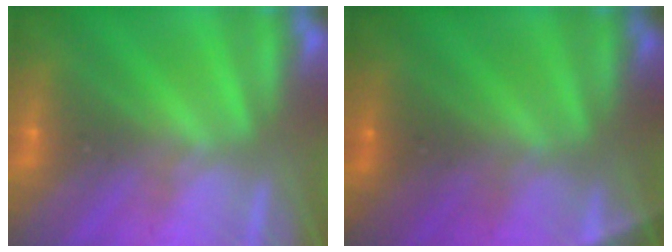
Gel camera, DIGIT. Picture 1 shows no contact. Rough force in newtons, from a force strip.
{"total": 2.8}